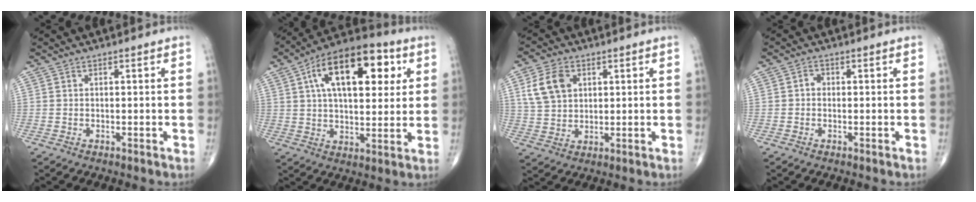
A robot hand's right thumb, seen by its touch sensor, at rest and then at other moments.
{"total": 20.7, "force": [6.7, 10.4, 16.6], "torque": [-0.234, 0.008, 0.099]}
{"total": 8.3, "force": [2.9, 5.8, 5.2], "torque": [-0.091, -0.004, 0.059]}
{"total": 1.3, "force": [-0.1, 1.1, 0.7], "torque": [-0.002, 0.004, -0.008]}